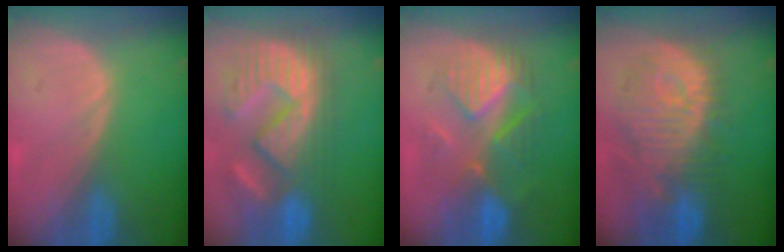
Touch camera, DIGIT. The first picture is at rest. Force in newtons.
{"total": 12.7, "press": 11.9, "slide": 4.5}
{"total": 8.6, "press": 8.6, "slide": 0.3}
{"total": 12.5, "press": 11.1, "slide": 5.7}